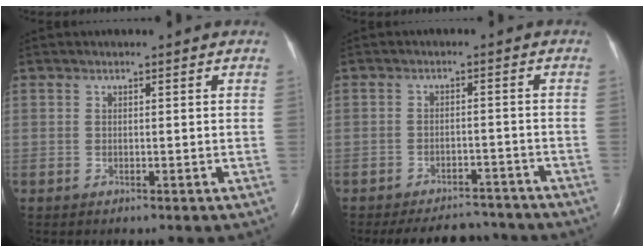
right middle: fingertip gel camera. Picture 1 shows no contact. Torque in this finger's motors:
{"motor_torque": [0.32, -0.34, 0.05, 0.05]}